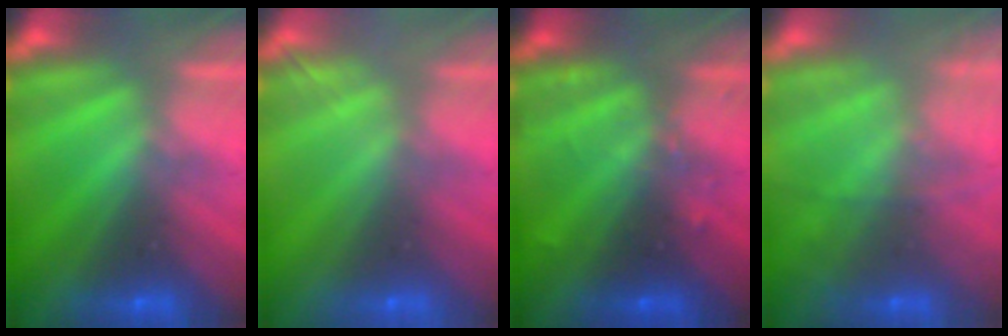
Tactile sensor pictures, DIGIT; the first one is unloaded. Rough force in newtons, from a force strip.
{"total": 2.1}
{"total": 2.4}
{"total": 7.5}